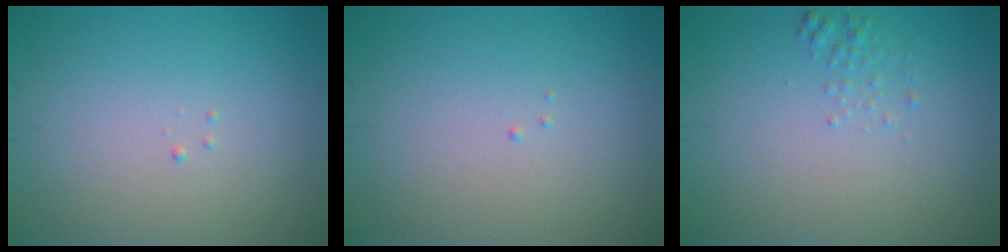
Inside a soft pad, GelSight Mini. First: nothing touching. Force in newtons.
{"total": 0.0}
{"total": 1.0, "press": 1.0, "slide": 0.0}